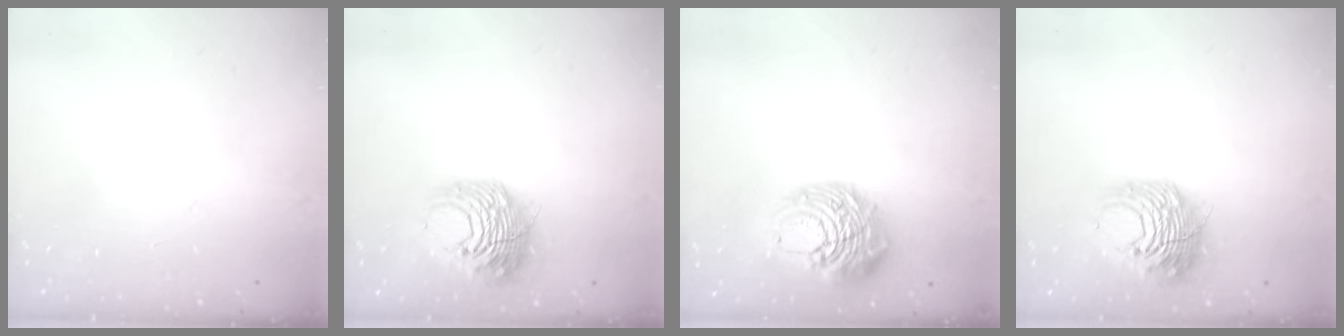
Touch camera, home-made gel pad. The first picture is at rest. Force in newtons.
{"total": 13.3, "press": 13.1, "slide": 1.8}
{"total": 12.3, "press": 12.3, "slide": 1.3}
{"total": 13.3, "press": 13.1, "slide": 1.8}